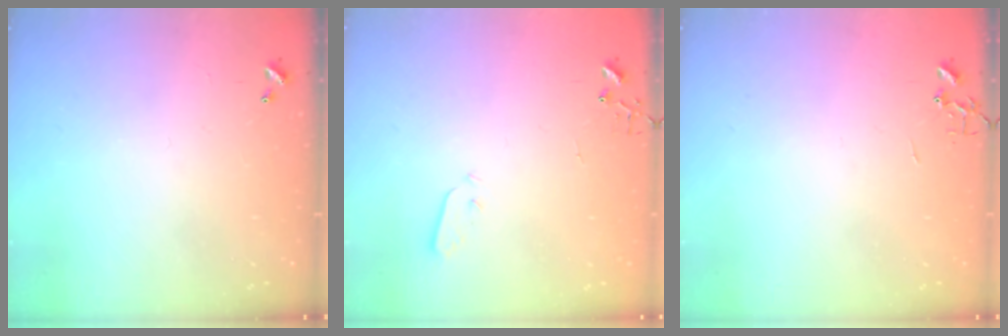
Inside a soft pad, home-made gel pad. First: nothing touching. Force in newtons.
{"total": 2.5, "press": 2.5, "slide": 0.4}
{"total": 0.0}